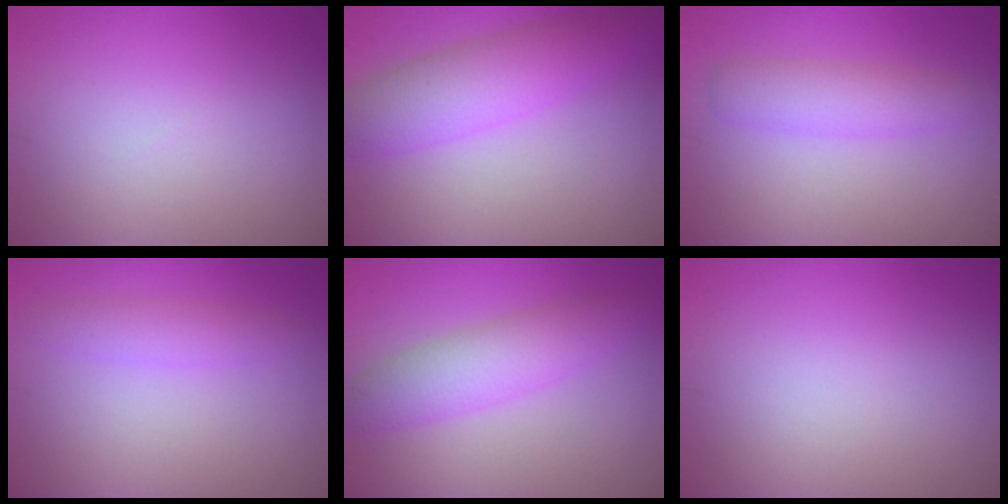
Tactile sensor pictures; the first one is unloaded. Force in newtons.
{"total": 5.3, "press": 5.3, "slide": 0.1}
{"total": 2.9, "press": 2.9, "slide": 0.1}
{"total": 2.0, "press": 2.0, "slide": 0.1}
{"total": 4.2, "press": 4.2, "slide": 0.2}
{"total": 0.0}